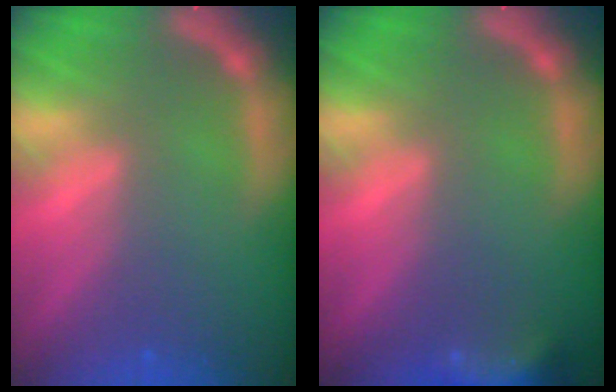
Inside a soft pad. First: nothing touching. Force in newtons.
{"total": 5.9}